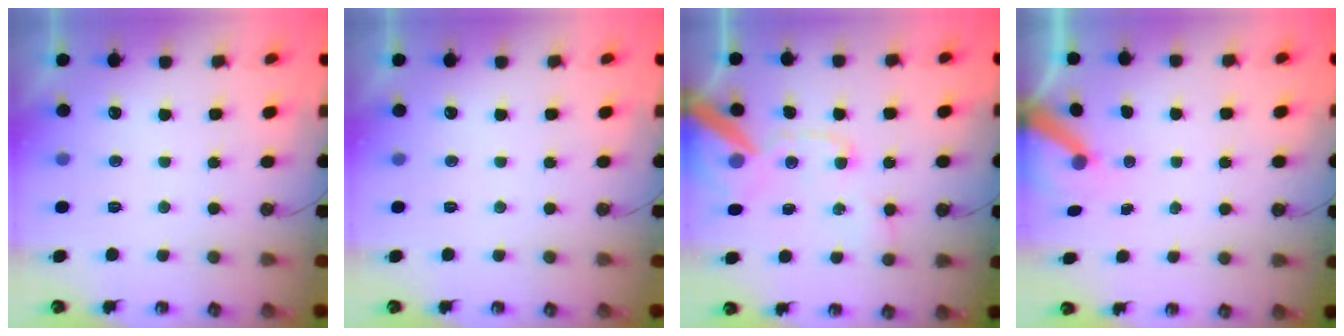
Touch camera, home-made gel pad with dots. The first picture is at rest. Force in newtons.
{"total": 0.0}
{"total": 16.0, "press": 15.9, "slide": 2.3}
{"total": 5.3, "press": 5.3, "slide": 0.8}